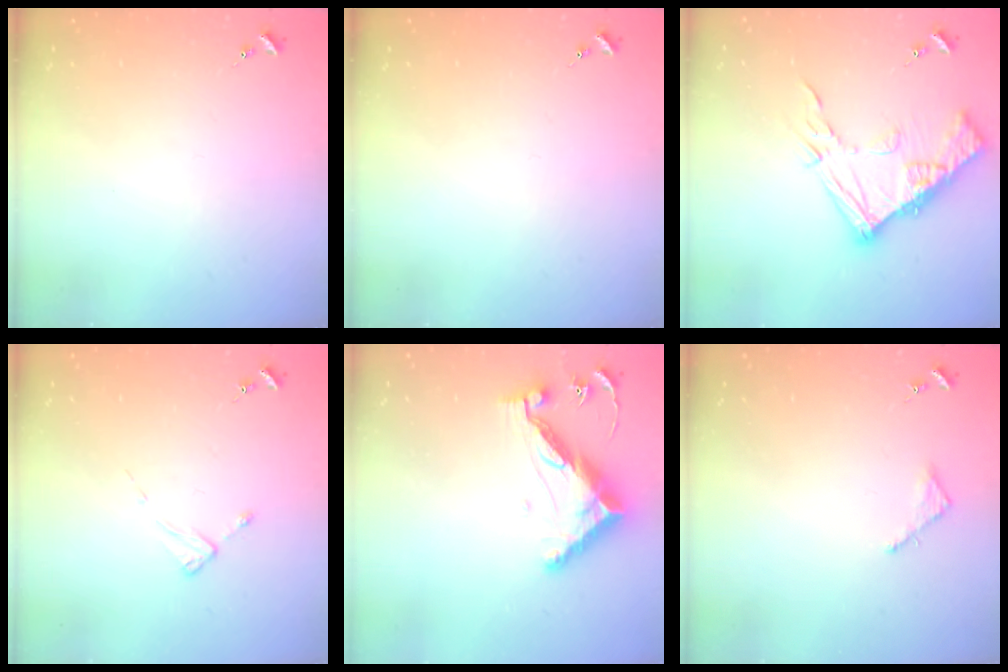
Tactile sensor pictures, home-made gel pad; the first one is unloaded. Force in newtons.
{"total": 0.0}
{"total": 16.7, "press": 16.6, "slide": 1.8}
{"total": 2.4, "press": 2.4, "slide": 0.3}
{"total": 12.7, "press": 12.7, "slide": 0.5}
{"total": 2.5, "press": 2.5, "slide": 0.2}